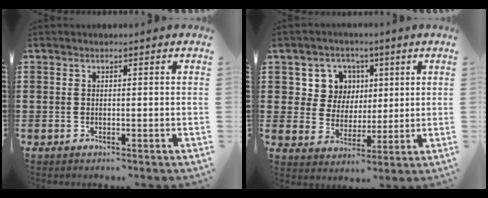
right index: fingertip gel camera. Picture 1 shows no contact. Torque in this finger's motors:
{"motor_torque": [0.15, -0.07, 0.21, 0.01]}